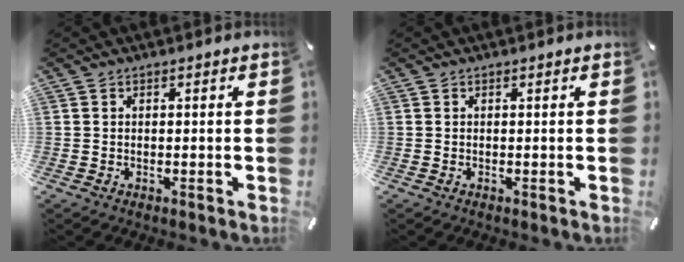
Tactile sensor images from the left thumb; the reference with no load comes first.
{"total": 0.0}